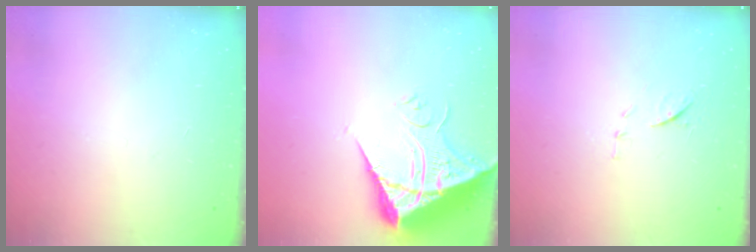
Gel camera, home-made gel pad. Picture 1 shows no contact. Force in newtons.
{"total": 13.2, "press": 13.1, "slide": 1.2}
{"total": 6.2, "press": 6.2, "slide": 1.0}